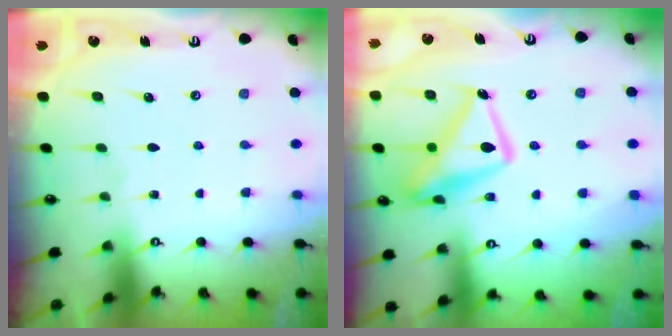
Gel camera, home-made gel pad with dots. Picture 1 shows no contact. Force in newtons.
{"total": 16.6, "press": 16.5, "slide": 1.5}